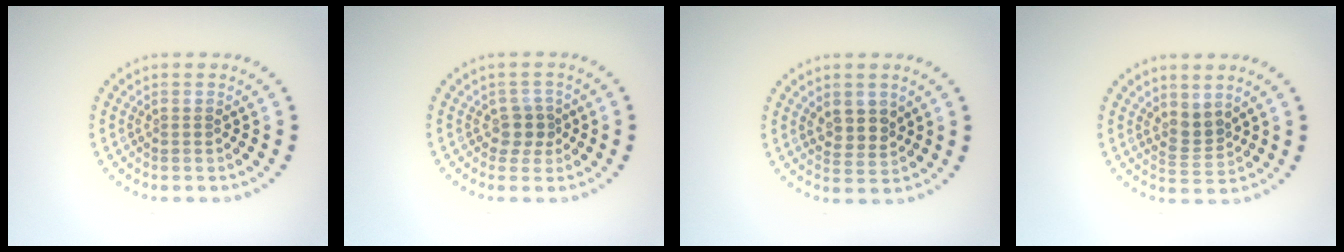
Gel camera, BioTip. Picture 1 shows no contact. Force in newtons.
{"total": 1.8, "press": 1.4, "slide": 1.1}
{"total": 2.5, "press": 2.3, "slide": 1.1}
{"total": 2.2, "press": 1.6, "slide": 1.5}